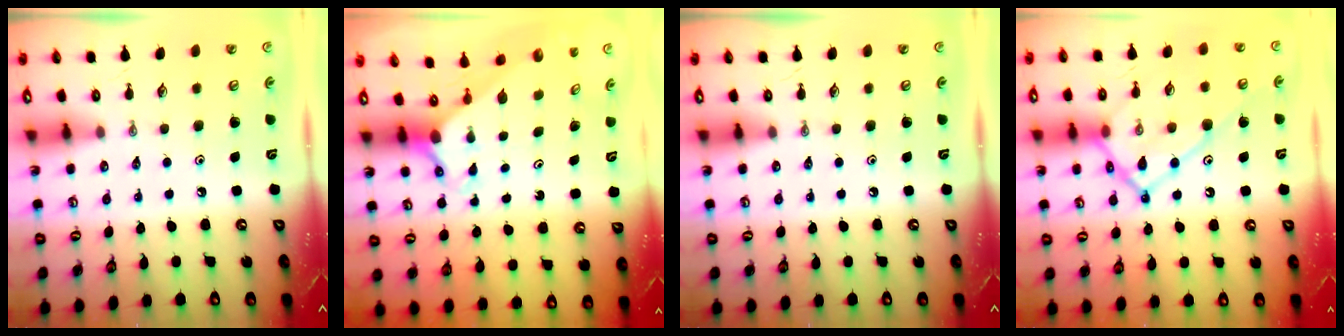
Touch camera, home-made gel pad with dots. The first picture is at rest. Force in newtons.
{"total": 2.2, "press": 2.2, "slide": 0.2}
{"total": 0.0}
{"total": 16.5, "press": 16.4, "slide": 1.8}